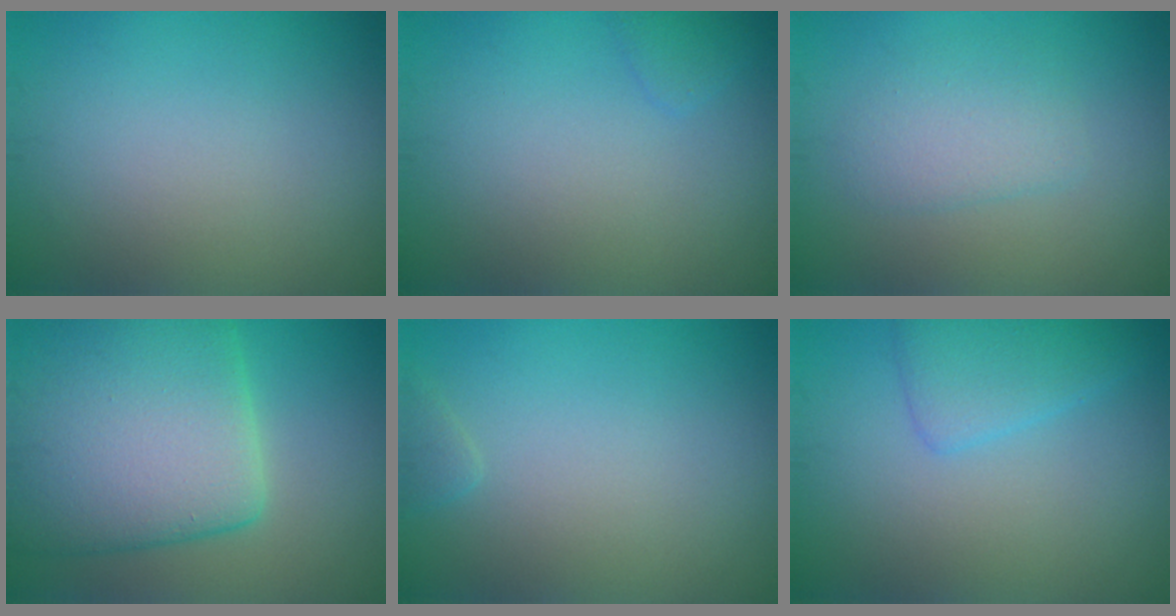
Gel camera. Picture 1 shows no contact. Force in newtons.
{"total": 0.9, "press": 0.9, "slide": 0.1}
{"total": 2.4, "press": 2.4, "slide": 0.1}
{"total": 13.2, "press": 13.2, "slide": 0.5}
{"total": 0.8, "press": 0.8, "slide": 0.1}
{"total": 2.8, "press": 2.8, "slide": 0.2}